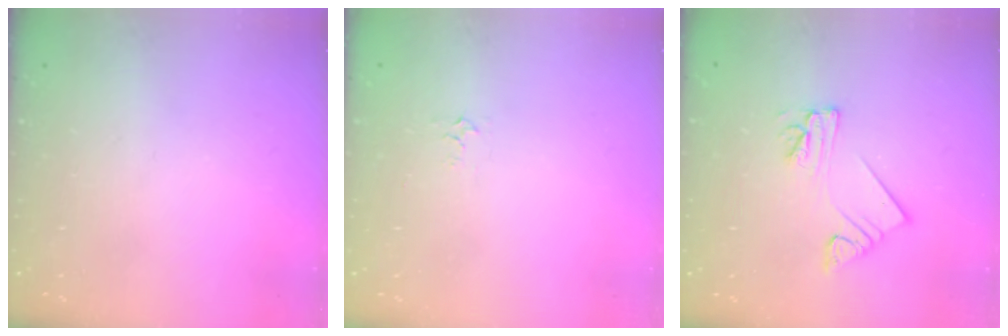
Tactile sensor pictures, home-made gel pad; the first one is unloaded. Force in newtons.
{"total": 3.2, "press": 3.1, "slide": 0.5}
{"total": 5.4, "press": 5.4, "slide": 0.6}